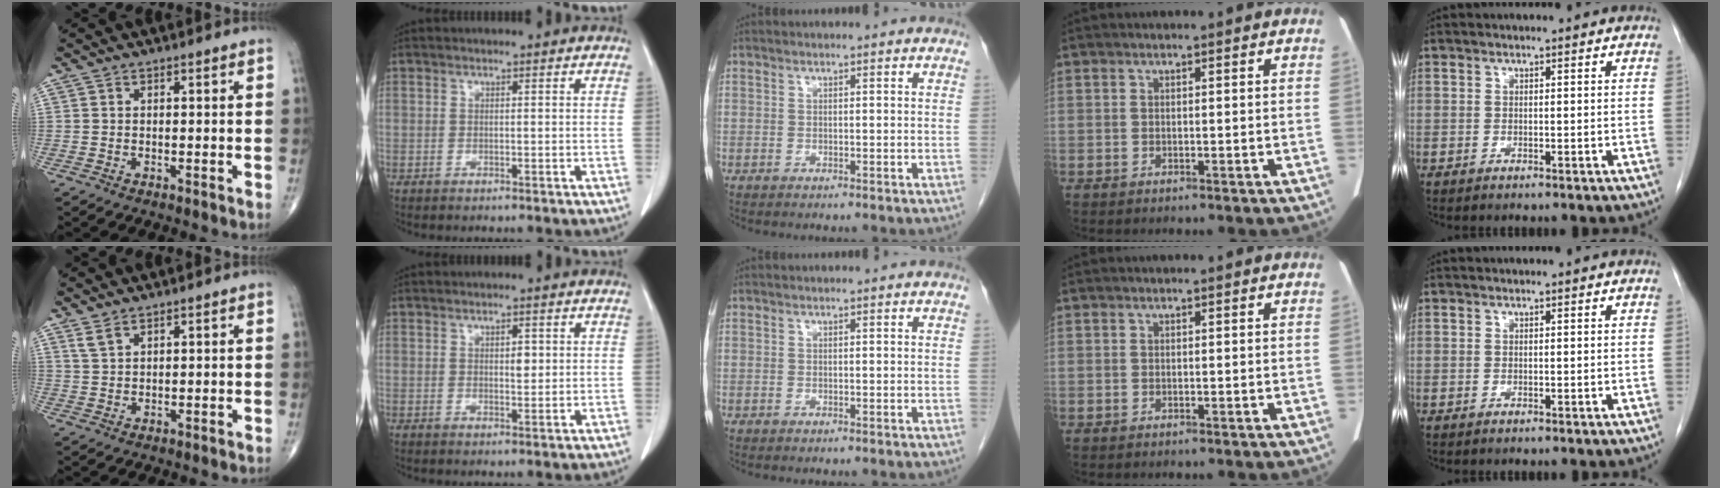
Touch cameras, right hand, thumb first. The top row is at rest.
{"thumb": {"total": 2.2, "force": [1.7, 0.8, 1.2], "torque": [-0.027, -0.003, 0.042]}, "index": {"total": 2.0, "force": [0.5, 0.8, 1.7], "torque": [-0.029, -0.003, 0.010]}}